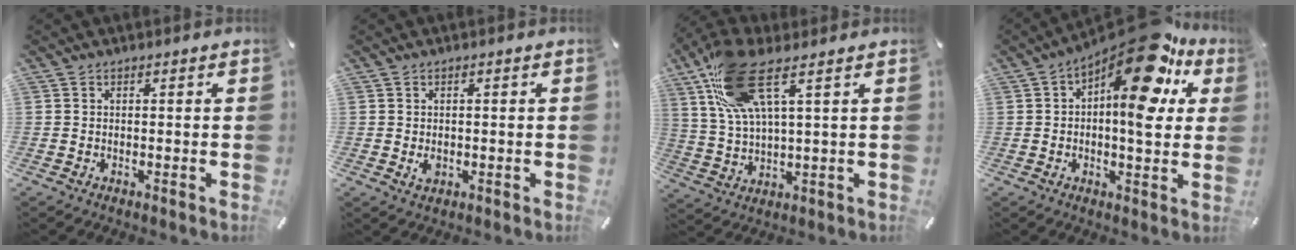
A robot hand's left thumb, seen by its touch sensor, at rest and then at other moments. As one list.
[{"total": 2.1, "force": [-0.3, 1.5, 1.4], "torque": [-0.027, 0.002, -0.005]}, {"total": 14.2, "force": [7.2, 4.9, 11.2], "torque": [-0.240, -0.006, 0.133]}, {"total": 19.7, "force": [9.2, 7.5, 15.7], "torque": [-0.217, -0.067, 0.145]}]